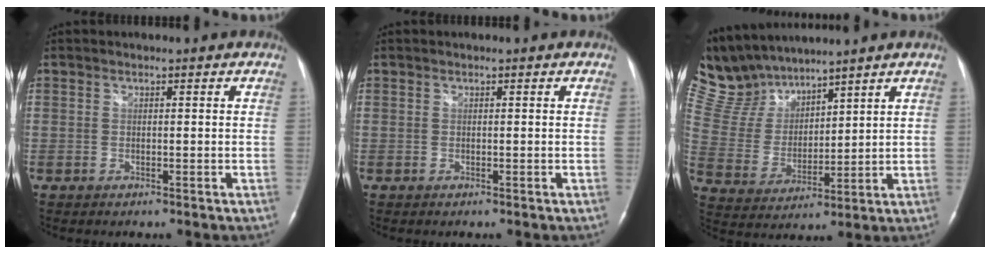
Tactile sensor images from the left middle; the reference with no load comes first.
{"total": 0.0}
{"total": 10.6, "force": [10.1, 2.5, 2.0], "torque": [-0.067, 0.018, 0.218]}